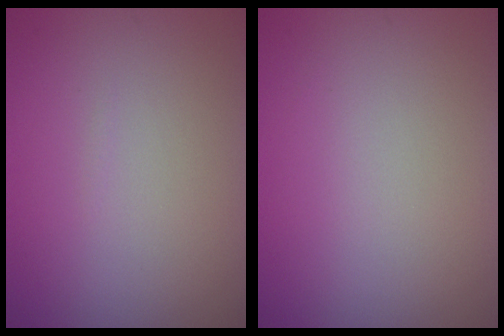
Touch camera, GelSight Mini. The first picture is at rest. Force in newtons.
{"total": 0.0}